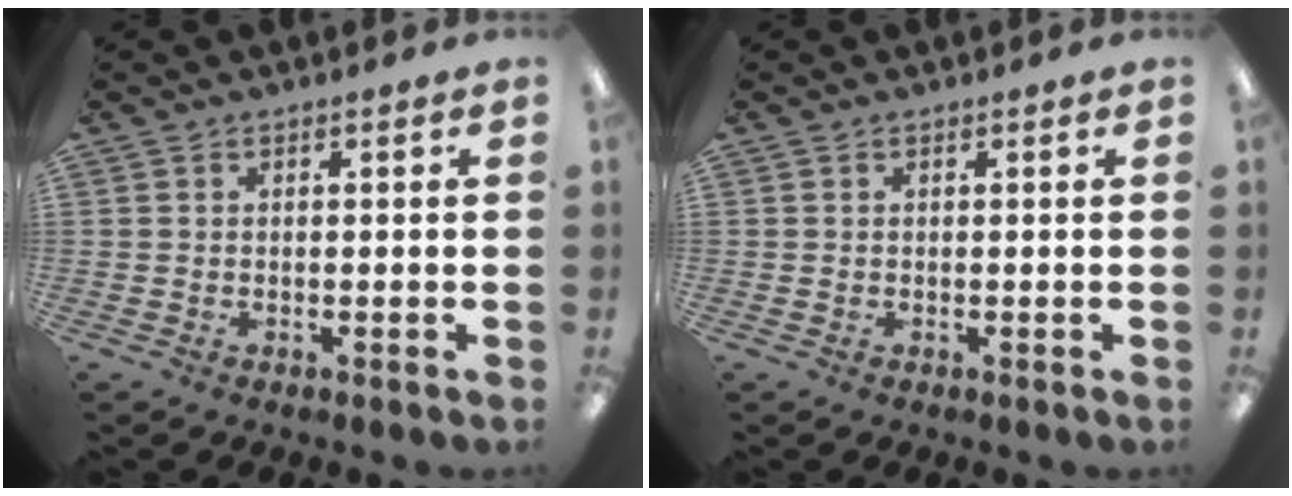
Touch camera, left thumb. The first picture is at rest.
{"total": 0.0}